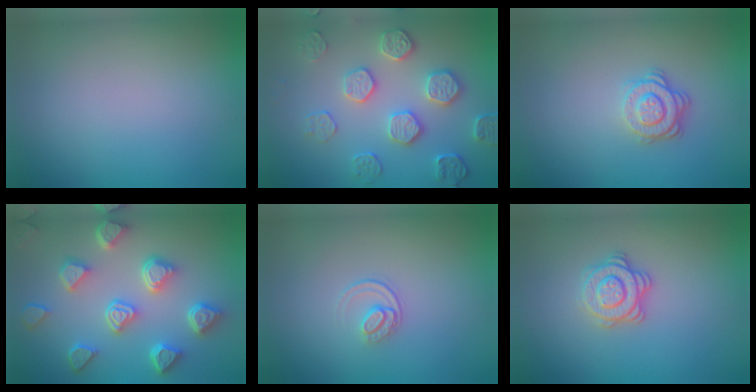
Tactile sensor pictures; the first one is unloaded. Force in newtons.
{"total": 4.7, "press": 4.3, "slide": 1.8}
{"total": 3.0, "press": 2.6, "slide": 1.5}
{"total": 7.0, "press": 5.8, "slide": 4.0}
{"total": 1.4, "press": 0.9, "slide": 1.0}
{"total": 2.9, "press": 2.7, "slide": 1.1}